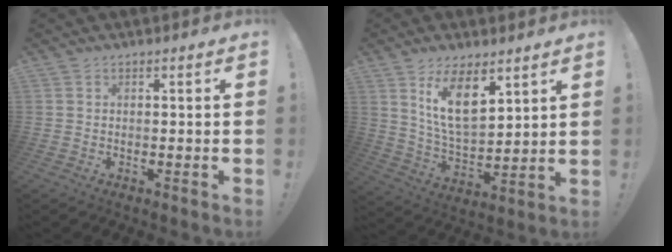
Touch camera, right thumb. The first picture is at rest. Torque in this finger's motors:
{"motor_torque": [0.97, 2.11, 1.01, 0.20, 0.44]}